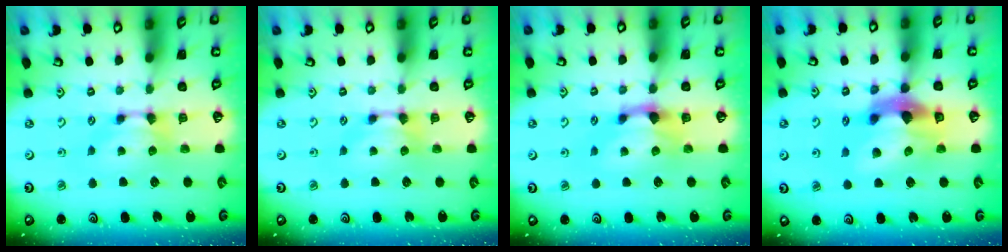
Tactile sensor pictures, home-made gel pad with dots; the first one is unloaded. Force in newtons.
{"total": 0.0}
{"total": 1.9, "press": 1.4, "slide": 1.3}
{"total": 10.0, "press": 9.8, "slide": 2.2}